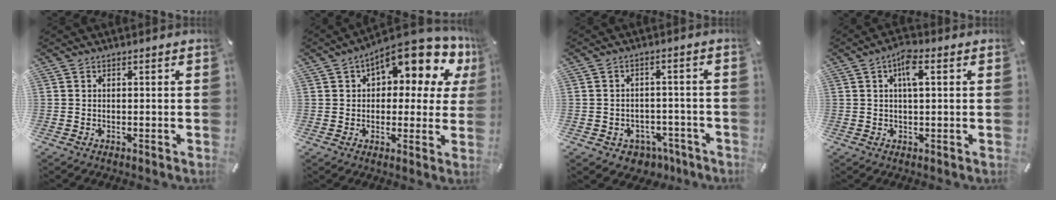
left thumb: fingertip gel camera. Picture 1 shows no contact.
{"total": 13.9, "force": [8.8, 6.0, 9.0], "torque": [-0.134, -0.058, 0.147]}
{"total": 4.2, "force": [-1.8, 3.7, 0.8], "torque": [-0.012, 0.012, -0.034]}
{"total": 5.3, "force": [1.6, 1.8, 4.7], "torque": [-0.090, 0.007, 0.023]}